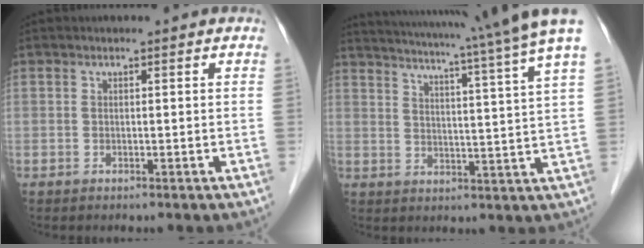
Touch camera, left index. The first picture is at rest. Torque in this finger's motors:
{"motor_torque": [1.10, -1.04, 0.69, 0.17]}